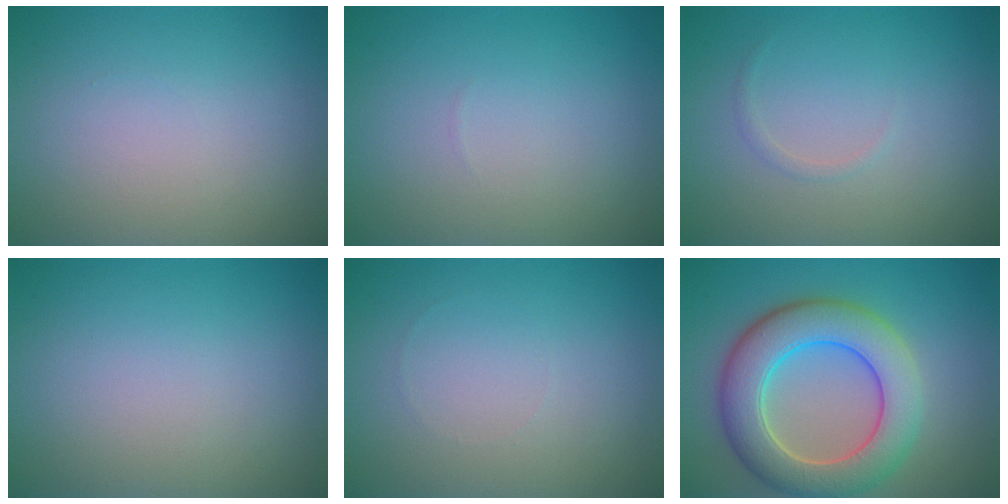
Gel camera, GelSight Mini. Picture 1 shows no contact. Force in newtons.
{"total": 0.0}
{"total": 0.6, "press": 0.6, "slide": 0.0}
{"total": 0.0}
{"total": 0.0}
{"total": 8.2, "press": 8.2, "slide": 0.2}